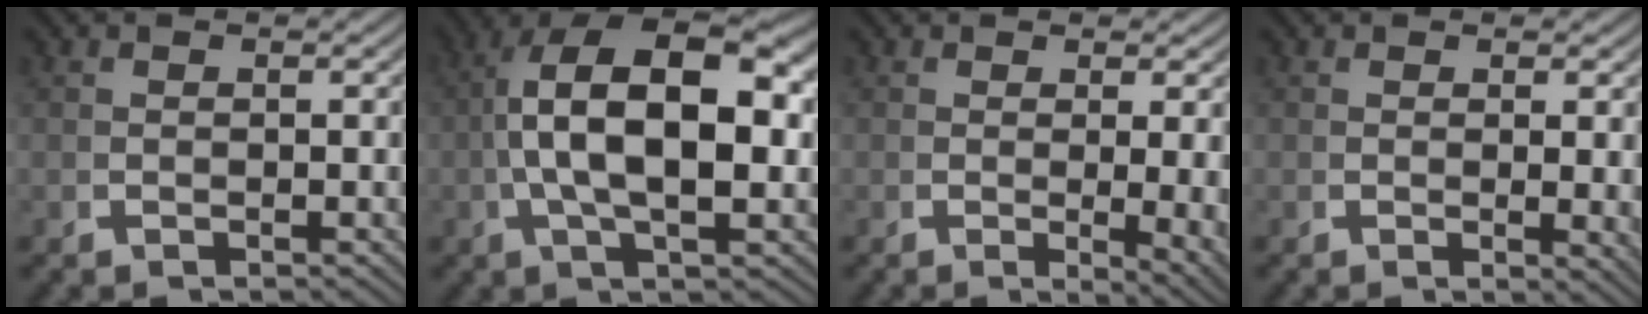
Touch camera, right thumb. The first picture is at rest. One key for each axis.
{"total": 12.8, "fx": 1.0, "fy": 7.1, "fz": 10.6, "tx": -0.195, "ty": -0.026, "tz": 0.027}
{"total": 4.1, "fx": -0.6, "fy": 1.2, "fz": 3.9, "tx": -0.058, "ty": -0.018, "tz": 0.001}
{"total": 2.0, "fx": 0.3, "fy": 0.4, "fz": 1.9, "tx": -0.027, "ty": -0.007, "tz": 0.008}